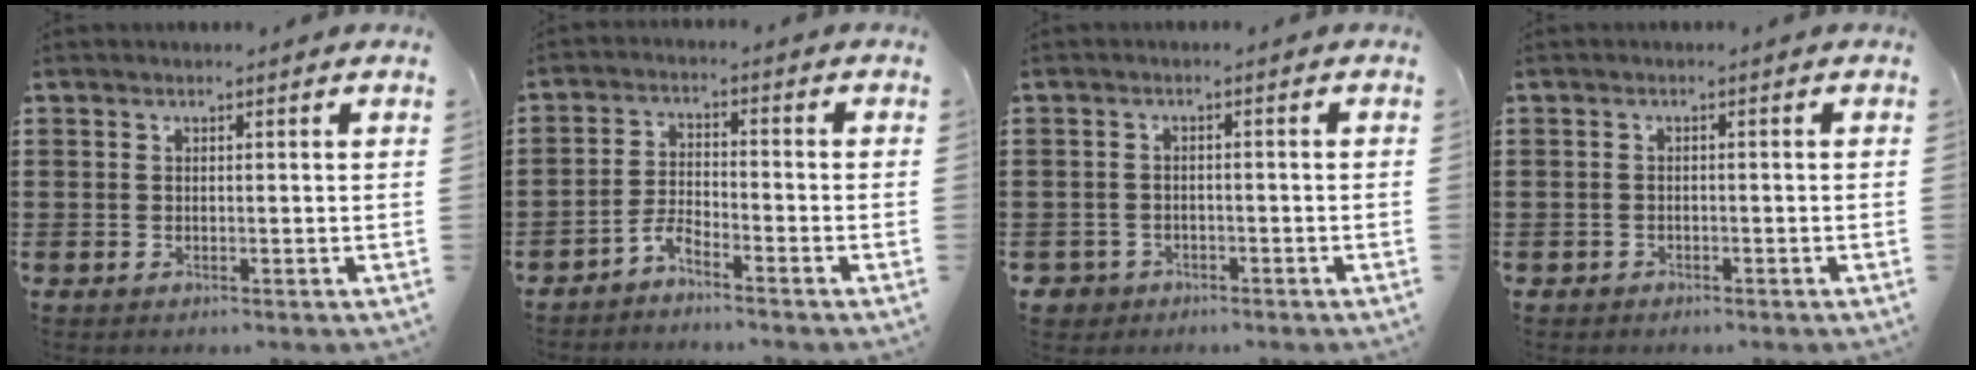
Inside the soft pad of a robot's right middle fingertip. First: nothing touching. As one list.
[{"total": 3.2, "force": [-3.0, 0.3, 0.9], "torque": [-0.027, 0.003, -0.063]}, {"total": 2.1, "force": [-1.7, 1.3, 0.1], "torque": [-0.015, -0.002, -0.041]}, {"total": 1.0, "force": [-0.8, 0.5, 0.0], "torque": [-0.001, 0.003, -0.020]}]